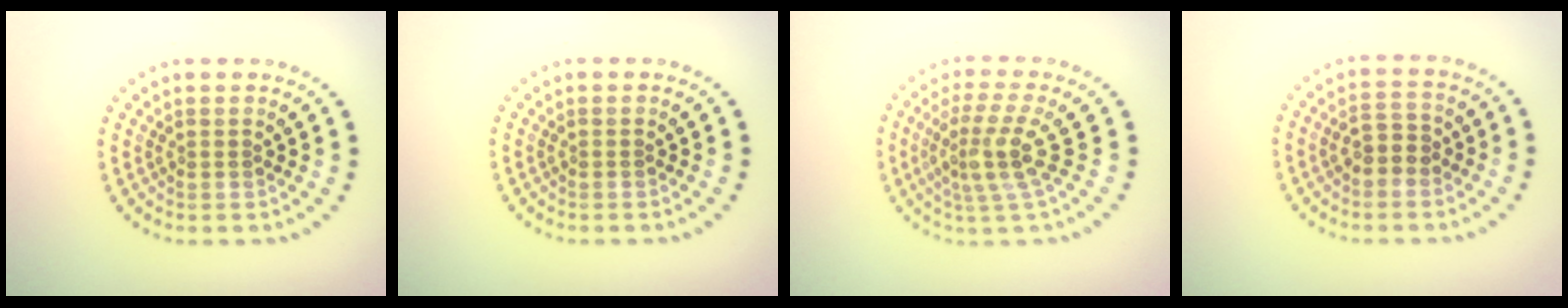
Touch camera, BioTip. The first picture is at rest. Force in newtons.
{"total": 0.0}
{"total": 3.9, "press": 2.8, "slide": 2.8}
{"total": 2.4, "press": 2.4, "slide": 0.5}